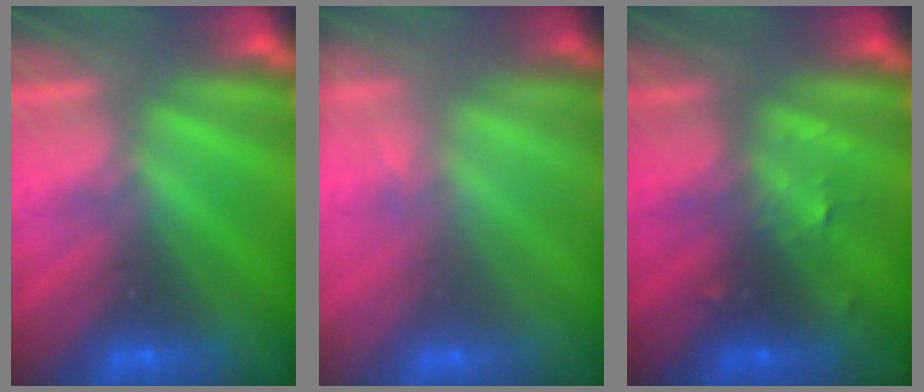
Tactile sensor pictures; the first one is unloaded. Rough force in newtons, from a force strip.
{"total": 1.6}
{"total": 2.9}